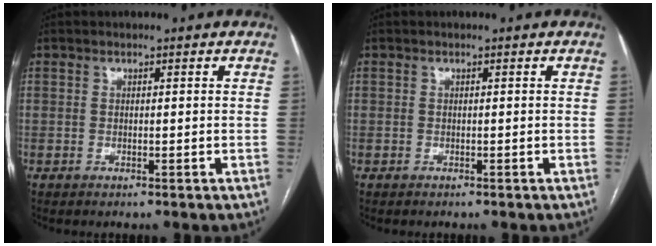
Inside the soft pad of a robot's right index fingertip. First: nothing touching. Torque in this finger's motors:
{"motor_torque": [-0.23, 0.32, -0.03, 0.00]}